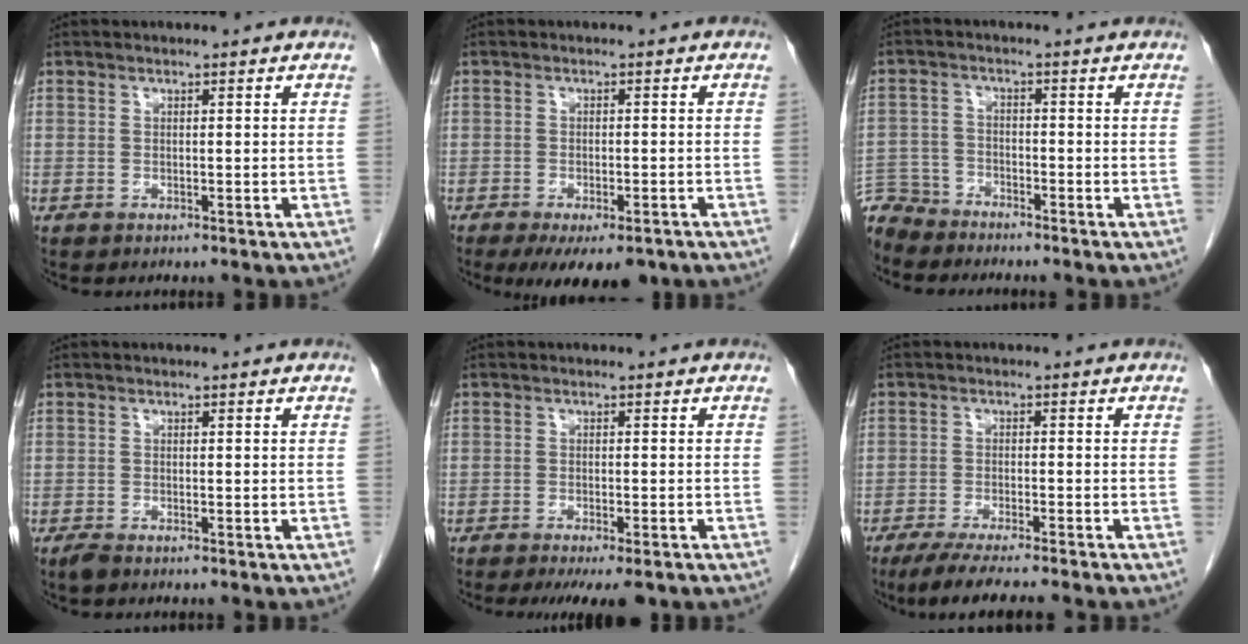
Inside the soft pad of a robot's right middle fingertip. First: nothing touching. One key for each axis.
{"total": 8.8, "fx": -6.2, "fy": 3.4, "fz": 5.3, "tx": -0.067, "ty": -0.008, "tz": -0.088}
{"total": 6.0, "fx": -5.7, "fy": 1.8, "fz": -0.3, "tx": 0.009, "ty": -0.006, "tz": -0.114}
{"total": 1.0, "fx": -0.8, "fy": 0.1, "fz": 0.6, "tx": -0.019, "ty": -0.004, "tz": -0.017}
{"total": 7.7, "fx": -6.0, "fy": 1.4, "fz": 4.6, "tx": -0.053, "ty": -0.013, "tz": -0.084}
{"total": 9.0, "fx": -7.5, "fy": 0.0, "fz": 4.9, "tx": -0.064, "ty": -0.022, "tz": -0.117}